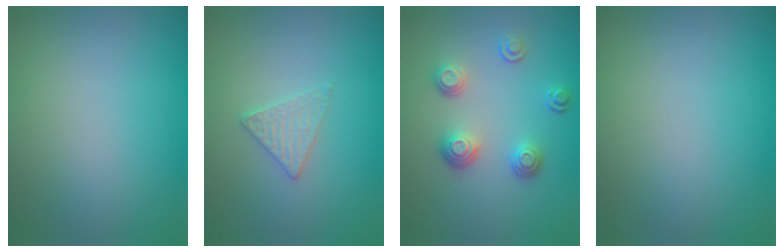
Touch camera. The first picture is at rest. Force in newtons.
{"total": 1.8, "press": 1.8, "slide": 0.3}
{"total": 3.4, "press": 2.7, "slide": 2.0}
{"total": 0.0}